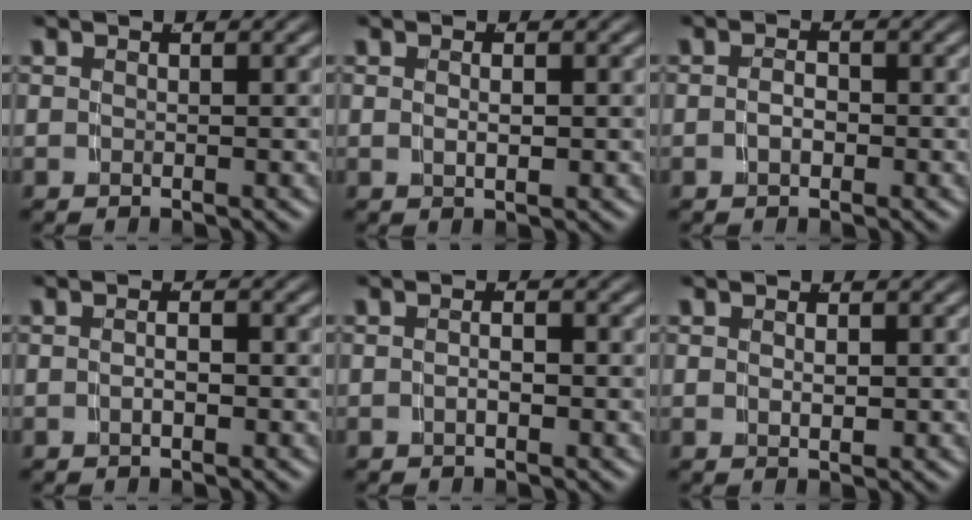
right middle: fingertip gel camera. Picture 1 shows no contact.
{"total": 1.2, "force": [0.0, -0.1, 1.2], "torque": [-0.019, -0.009, 0.007]}
{"total": 1.4, "force": [-0.8, 0.6, 1.0], "torque": [-0.023, -0.005, -0.011]}
{"total": 1.4, "force": [-0.8, 0.3, 1.1], "torque": [-0.015, -0.003, -0.012]}
{"total": 1.3, "force": [-0.8, 0.2, 1.0], "torque": [-0.015, -0.003, -0.012]}
{"total": 0.9, "force": [0.0, 0.1, 0.9], "torque": [-0.015, -0.010, 0.009]}